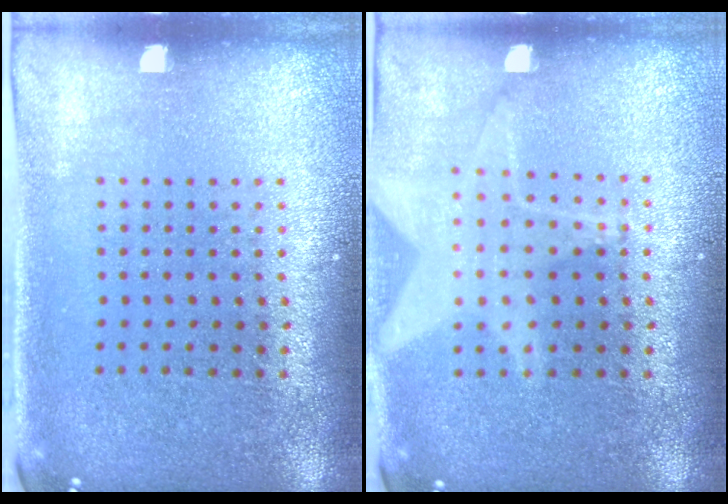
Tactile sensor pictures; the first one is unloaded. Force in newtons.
{"total": 1.3, "press": 1.3, "slide": 0.3}